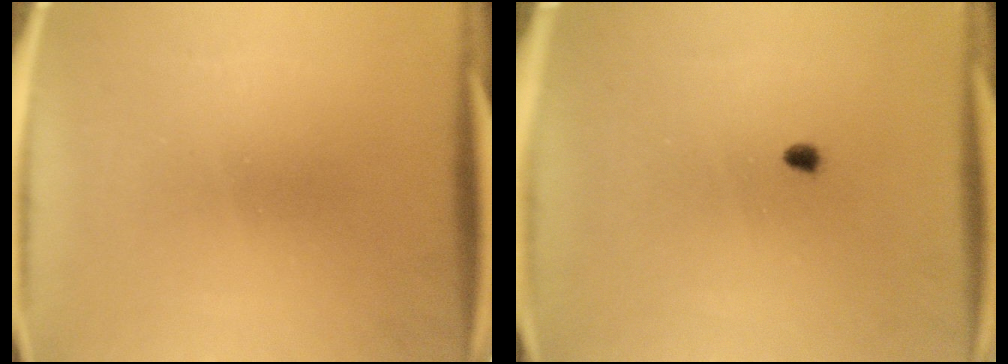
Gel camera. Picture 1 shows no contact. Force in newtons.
{"total": 1.3}